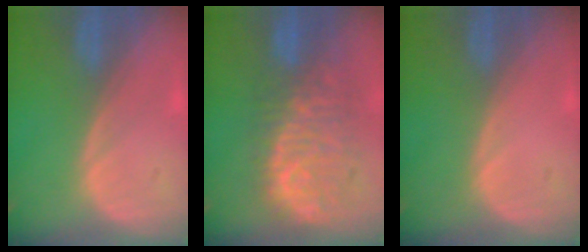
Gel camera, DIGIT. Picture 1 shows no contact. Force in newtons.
{"total": 11.3, "press": 9.7, "slide": 5.7}
{"total": 0.0}